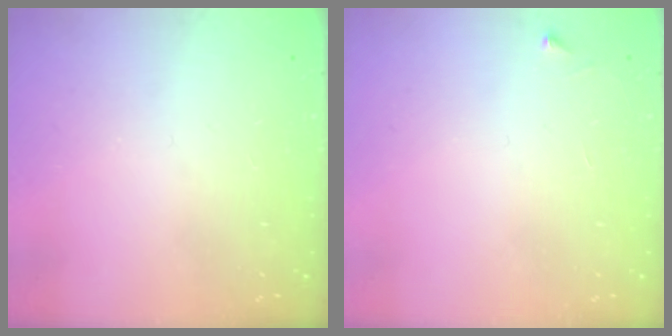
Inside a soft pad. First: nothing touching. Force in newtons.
{"total": 2.5, "press": 2.5, "slide": 0.3}